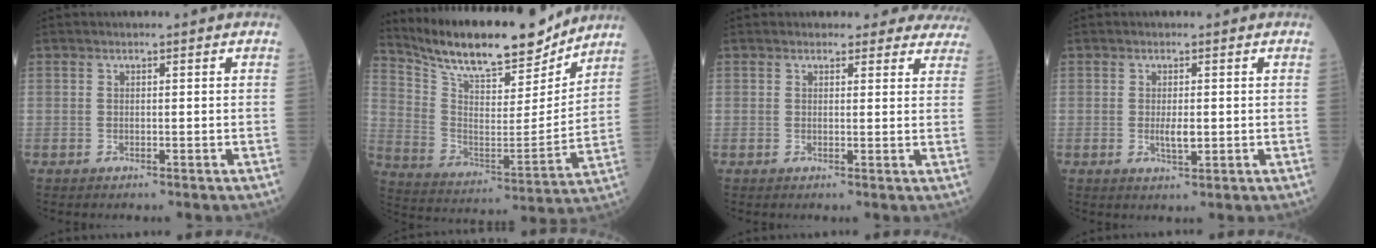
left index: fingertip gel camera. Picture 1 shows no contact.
{"total": 19.4, "force": [17.1, 4.3, 8.1], "torque": [-0.156, -0.012, 0.286]}
{"total": 8.9, "force": [8.2, 3.2, 0.4], "torque": [0.044, -0.005, 0.058]}
{"total": 2.3, "force": [0.0, 0.7, 2.2], "torque": [-0.044, -0.004, 0.002]}